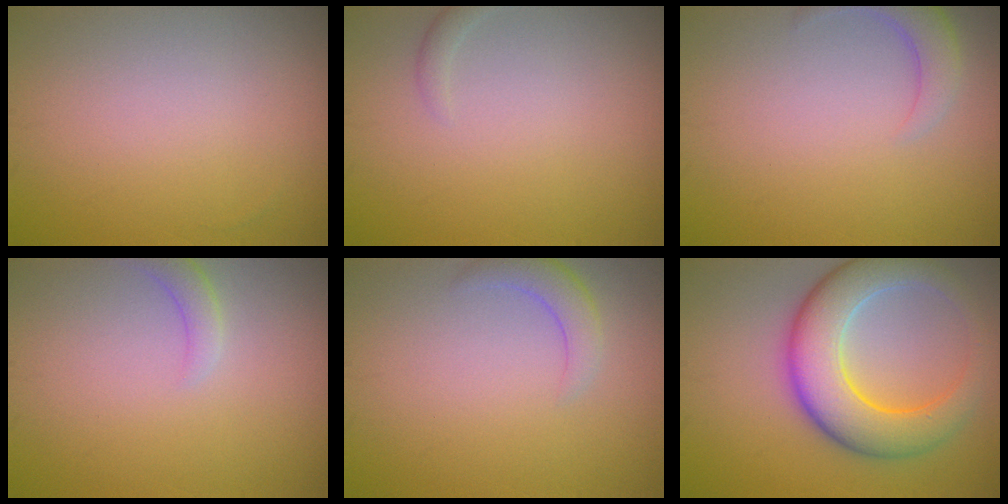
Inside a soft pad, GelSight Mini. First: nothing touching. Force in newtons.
{"total": 0.8, "press": 0.8, "slide": 0.1}
{"total": 2.7, "press": 2.7, "slide": 0.3}
{"total": 1.6, "press": 1.5, "slide": 0.2}
{"total": 2.2, "press": 2.1, "slide": 0.2}
{"total": 7.5, "press": 7.5, "slide": 0.3}